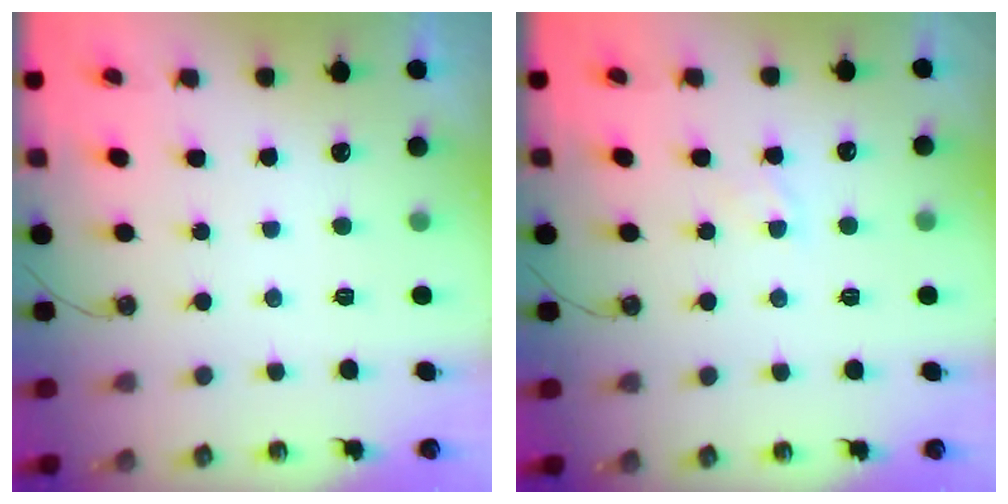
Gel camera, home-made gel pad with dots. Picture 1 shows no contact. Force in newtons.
{"total": 3.5, "press": 3.5, "slide": 0.5}